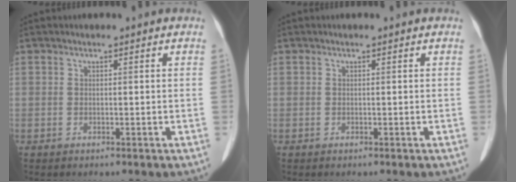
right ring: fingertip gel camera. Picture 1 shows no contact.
{"total": 0.0}